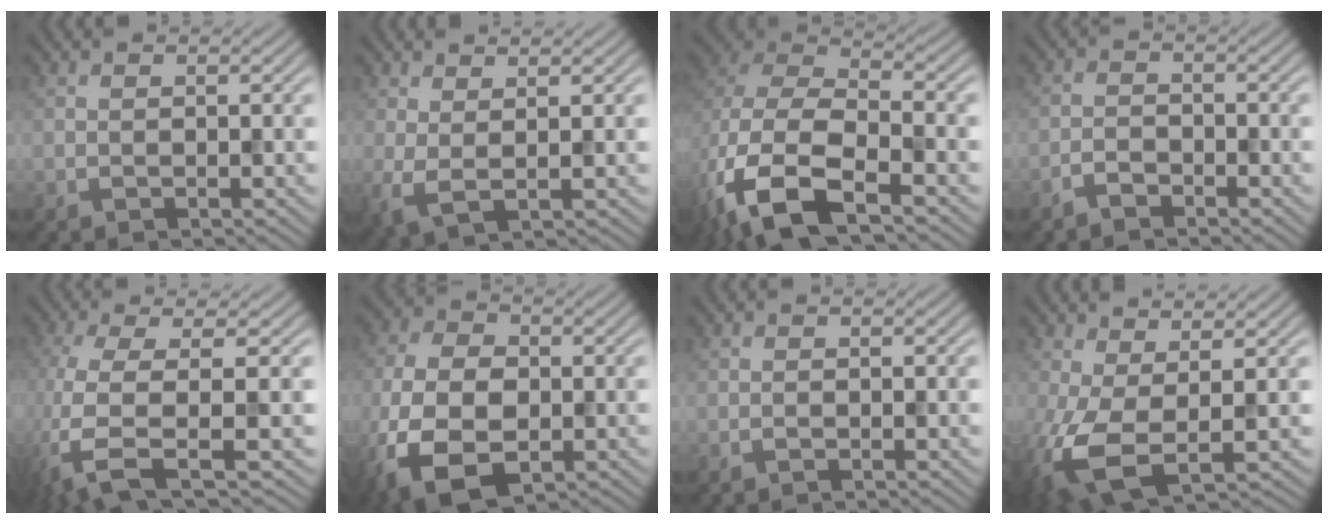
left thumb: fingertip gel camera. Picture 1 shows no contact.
{"total": 3.1, "force": [1.0, 0.9, 2.7], "torque": [-0.066, -0.004, 0.018]}
{"total": 13.2, "force": [-5.4, 7.2, 9.6], "torque": [-0.220, -0.033, -0.102]}
{"total": 2.1, "force": [-1.8, 0.7, 0.9], "torque": [-0.016, 0.002, -0.042]}
{"total": 8.3, "force": [-1.5, 2.3, 7.9], "torque": [-0.165, -0.006, -0.045]}
{"total": 11.9, "force": [-4.5, 7.4, 8.1], "torque": [-0.207, -0.032, -0.083]}
{"total": 0.5, "force": [-0.3, 0.2, 0.4], "torque": [-0.006, 0.000, -0.004]}
{"total": 8.0, "force": [-0.9, 3.3, 7.2], "torque": [-0.175, -0.010, -0.022]}